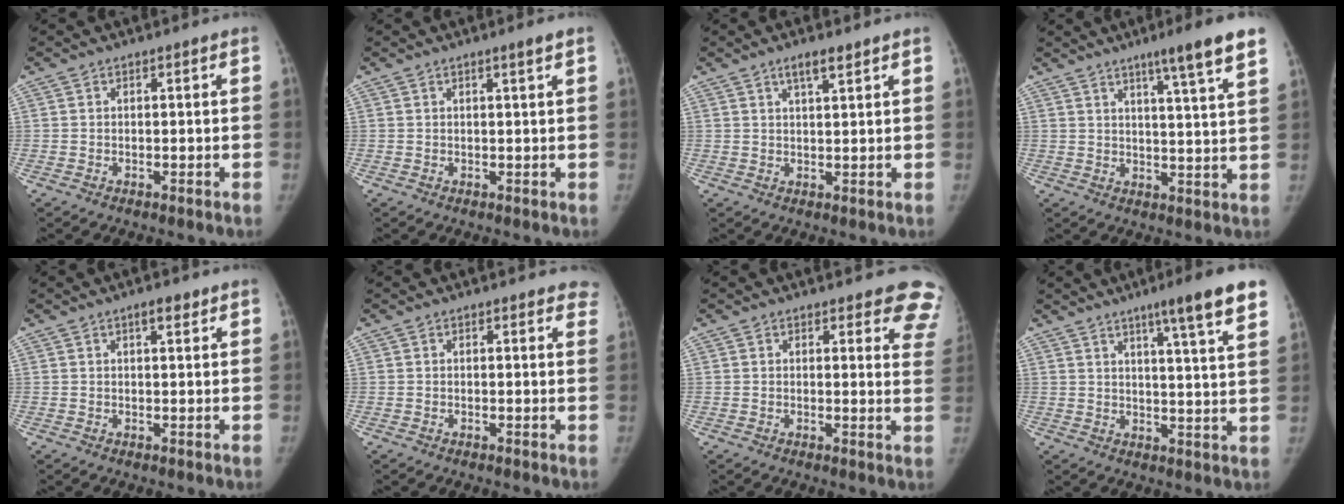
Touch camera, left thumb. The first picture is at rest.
{"total": 1.6, "force": [0.9, -0.3, 1.2], "torque": [-0.021, -0.006, 0.016]}
{"total": 3.2, "force": [2.2, 0.8, 2.2], "torque": [-0.031, -0.010, 0.041]}
{"total": 10.8, "force": [7.0, 0.2, 8.2], "torque": [-0.115, -0.032, 0.093]}
{"total": 2.2, "force": [1.4, 0.9, 1.5], "torque": [-0.014, -0.005, 0.020]}
{"total": 3.4, "force": [3.0, 1.5, 0.8], "torque": [0.024, -0.011, 0.012]}
{"total": 9.2, "force": [7.8, 3.5, 3.3], "torque": [0.014, -0.040, 0.053]}
{"total": 12.5, "force": [8.0, 0.6, 9.5], "torque": [-0.127, -0.036, 0.100]}